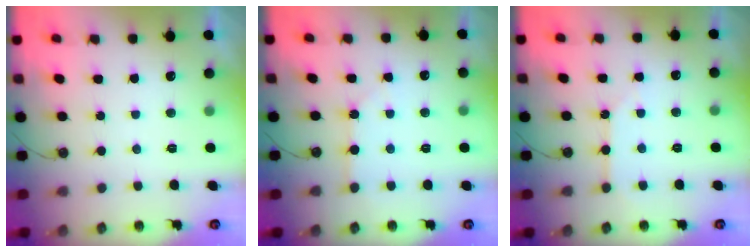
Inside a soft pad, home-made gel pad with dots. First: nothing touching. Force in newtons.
{"total": 3.5, "press": 3.5, "slide": 0.4}
{"total": 2.1, "press": 2.1, "slide": 0.3}